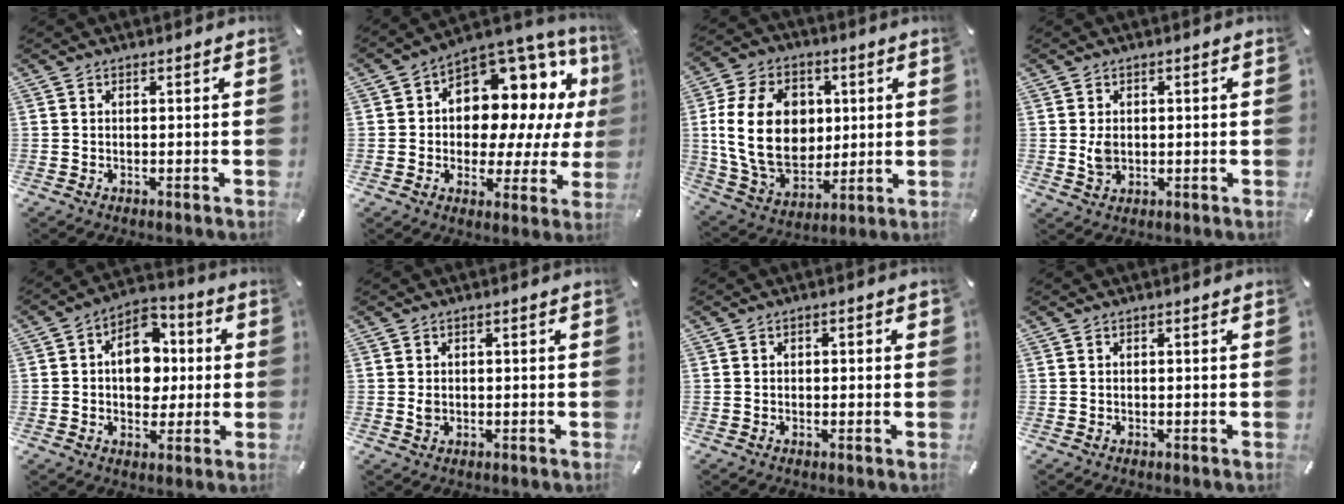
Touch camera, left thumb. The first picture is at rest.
{"total": 12.8, "force": [4.6, 9.3, 7.4], "torque": [-0.100, -0.061, 0.086]}
{"total": 19.5, "force": [1.9, 14.9, 12.4], "torque": [-0.252, -0.003, 0.035]}
{"total": 3.5, "force": [0.1, 2.7, 2.3], "torque": [-0.044, -0.002, -0.001]}
{"total": 10.5, "force": [0.7, 8.1, 6.6], "torque": [-0.092, 0.006, 0.013]}
{"total": 1.6, "force": [0.0, 1.3, 0.9], "torque": [-0.012, 0.000, -0.002]}
{"total": 1.2, "force": [-0.2, 1.0, 0.7], "torque": [-0.013, 0.005, -0.006]}
{"total": 0.0}